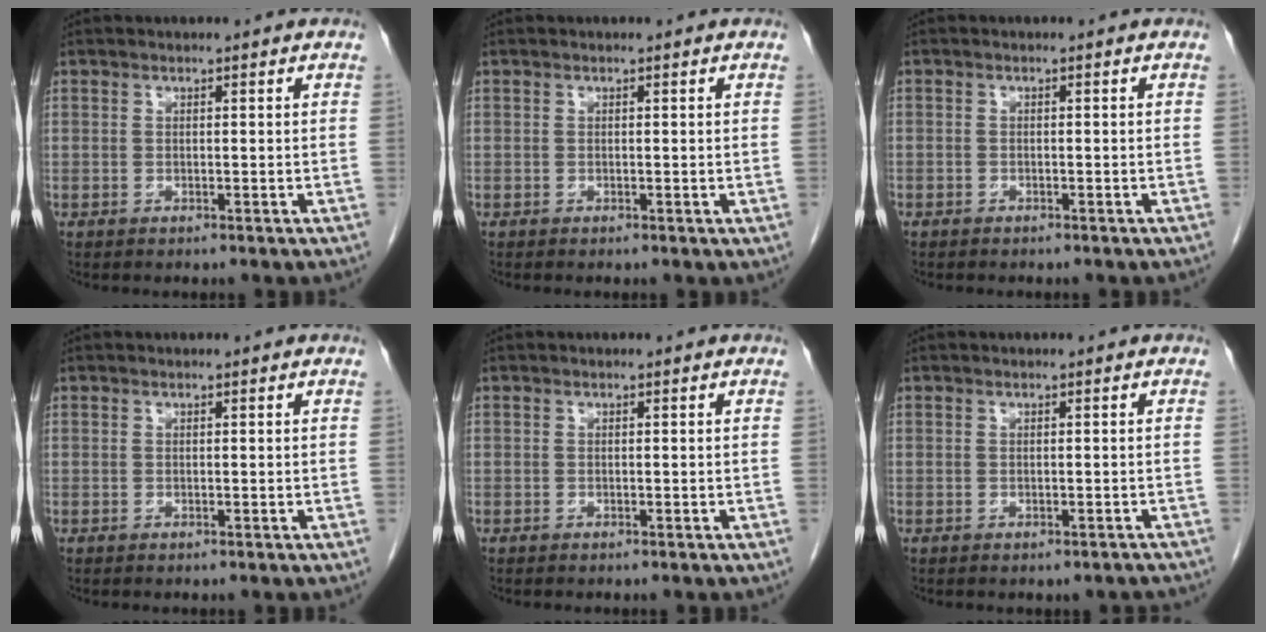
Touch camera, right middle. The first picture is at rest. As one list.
[{"total": 0.0}, {"total": 1.0, "force": [-0.8, 0.6, 0.2], "torque": [-0.005, 0.002, -0.011]}, {"total": 0.0}, {"total": 0.0}, {"total": 1.9, "force": [-1.7, 0.8, 0.4], "torque": [-0.004, 0.000, -0.020]}]